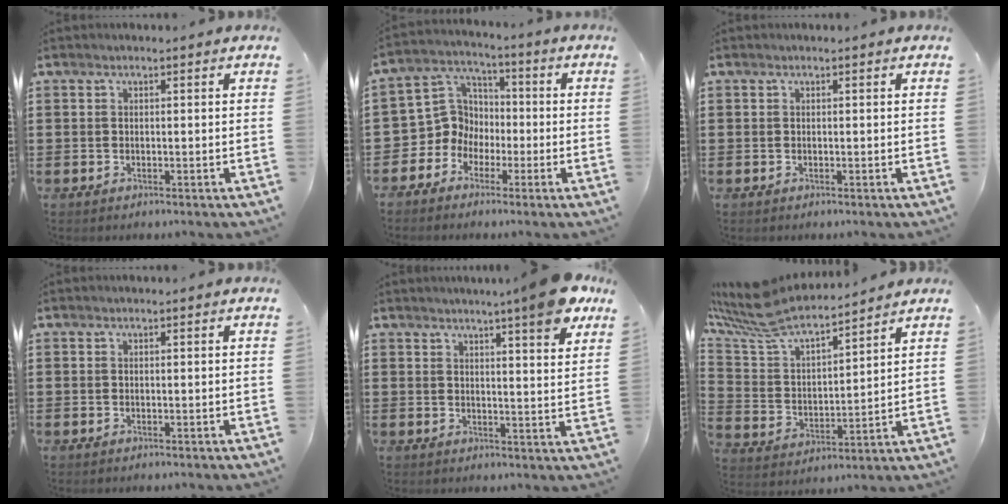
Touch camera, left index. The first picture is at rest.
{"total": 7.8, "force": [-1.7, 7.3, 2.2], "torque": [-0.088, 0.004, -0.037]}
{"total": 0.0}
{"total": 0.0}
{"total": 8.0, "force": [6.4, 0.1, 4.8], "torque": [-0.079, -0.026, 0.107]}
{"total": 8.8, "force": [8.1, 1.9, 2.8], "torque": [-0.095, -0.047, 0.141]}